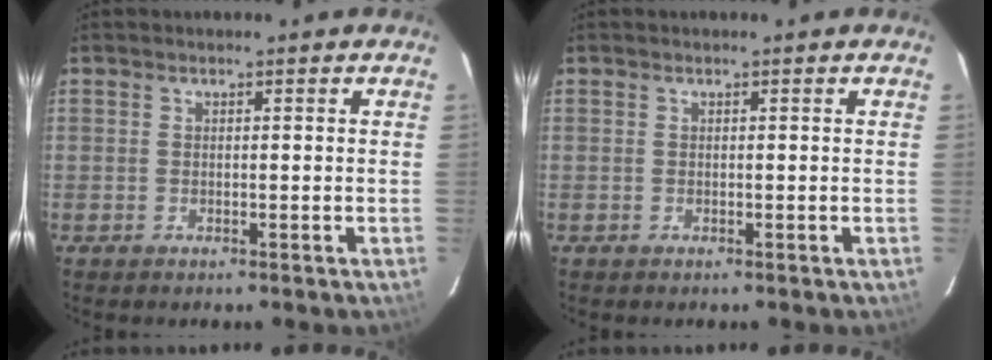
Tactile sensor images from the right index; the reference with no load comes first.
{"total": 0.0}